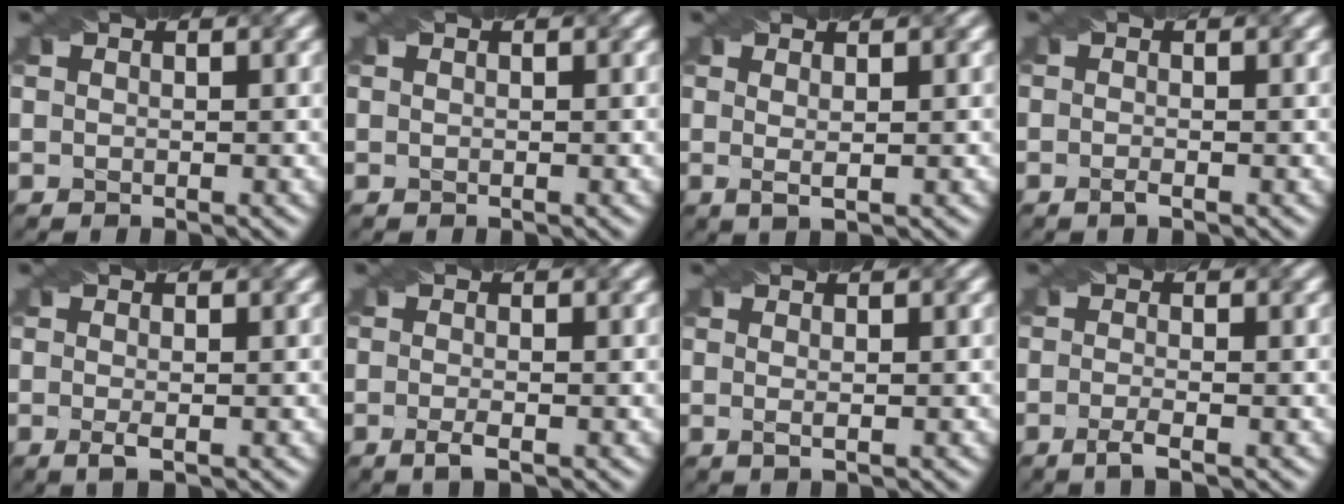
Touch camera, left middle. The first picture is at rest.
{"total": 0.0}
{"total": 1.6, "force": [0.3, 0.1, 1.6], "torque": [-0.024, -0.002, 0.003]}
{"total": 1.0, "force": [-0.7, -0.1, 0.8], "torque": [-0.017, 0.002, -0.016]}
{"total": 1.5, "force": [-0.5, 0.2, 1.4], "torque": [-0.029, -0.001, -0.012]}
{"total": 1.8, "force": [-0.9, 0.2, 1.5], "torque": [-0.034, -0.001, -0.020]}
{"total": 1.0, "force": [0.1, -0.1, 1.0], "torque": [-0.014, -0.001, -0.003]}
{"total": 2.1, "force": [-1.3, 0.1, 1.6], "torque": [-0.037, -0.002, -0.026]}